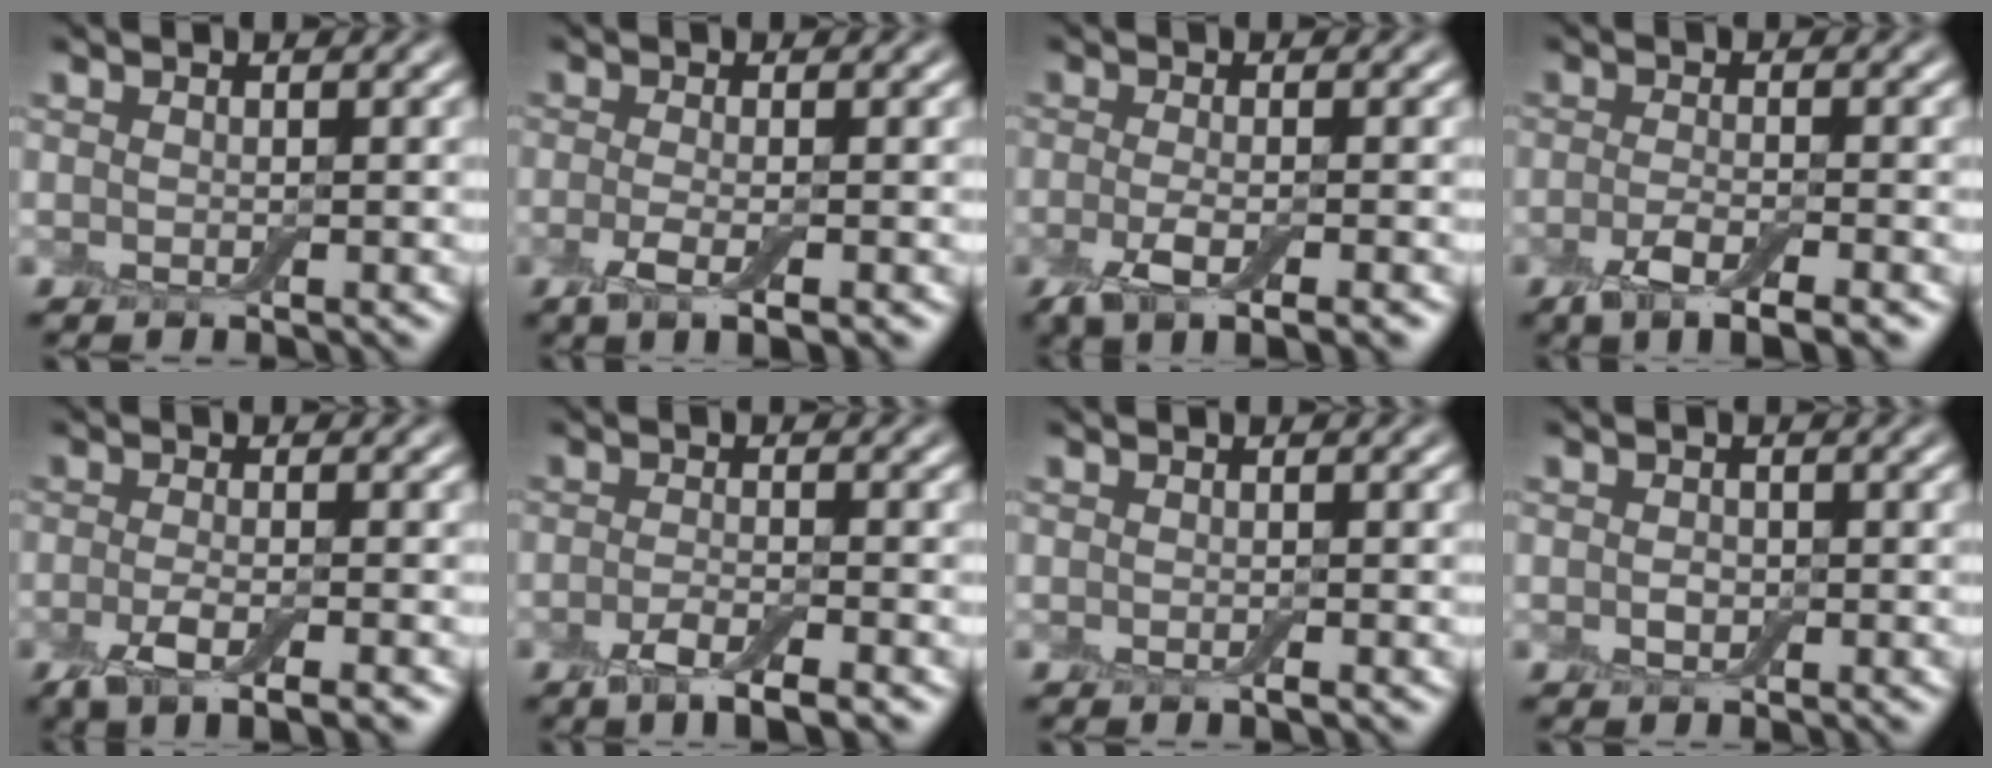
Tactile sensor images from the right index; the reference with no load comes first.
{"total": 2.9, "force": [-0.9, 0.8, 2.6], "torque": [-0.052, -0.009, -0.022]}
{"total": 4.1, "force": [-1.7, 1.3, 3.5], "torque": [-0.067, -0.011, -0.035]}
{"total": 4.0, "force": [-2.2, 1.1, 3.2], "torque": [-0.061, -0.011, -0.043]}
{"total": 4.4, "force": [-2.1, 1.3, 3.6], "torque": [-0.065, -0.011, -0.042]}
{"total": 3.2, "force": [-1.9, 0.8, 2.5], "torque": [-0.050, -0.005, -0.040]}
{"total": 0.5, "force": [-0.2, 0.0, 0.5], "torque": [-0.008, -0.001, -0.004]}
{"total": 0.9, "force": [-0.2, 0.7, 0.6], "torque": [-0.011, -0.002, -0.006]}